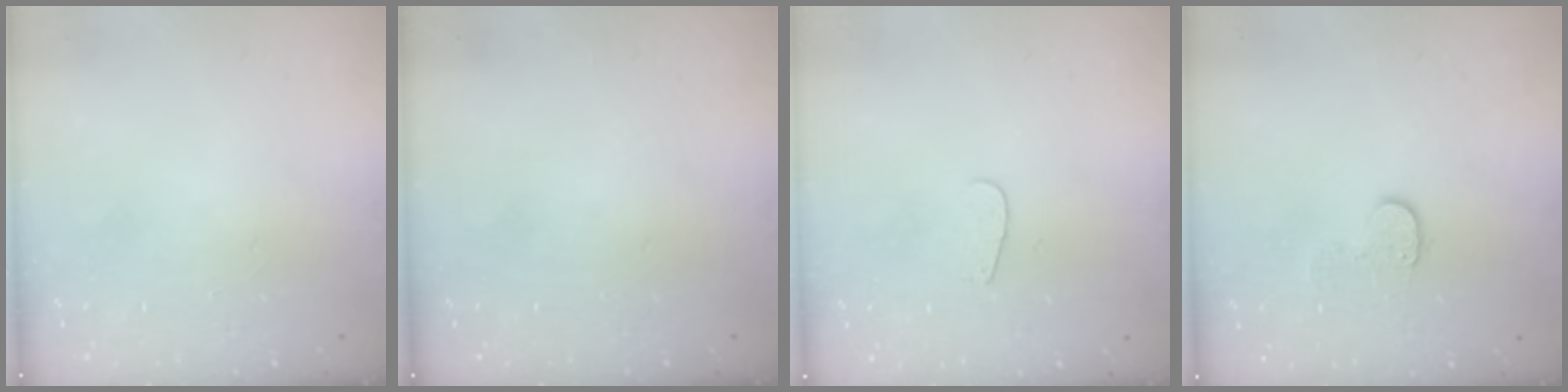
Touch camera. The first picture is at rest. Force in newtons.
{"total": 0.0}
{"total": 2.6, "press": 2.5, "slide": 0.3}
{"total": 6.5, "press": 6.4, "slide": 0.4}